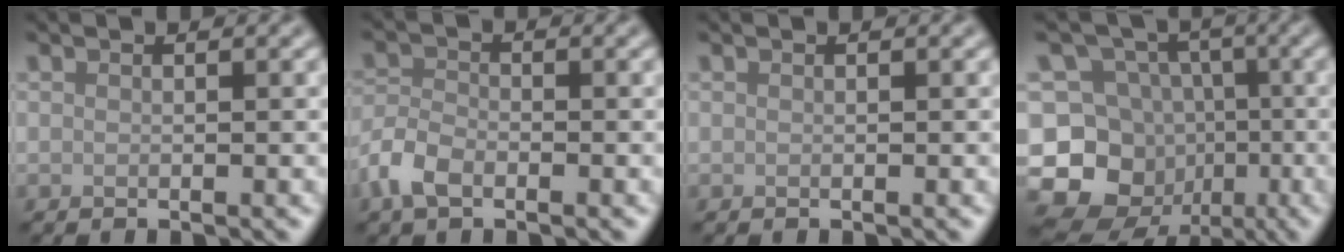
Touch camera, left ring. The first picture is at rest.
{"total": 3.0, "force": [-1.9, 1.6, 1.8], "torque": [-0.034, 0.002, -0.048]}
{"total": 0.0}
{"total": 13.6, "force": [-5.7, 11.7, 4.0], "torque": [-0.109, -0.015, -0.105]}